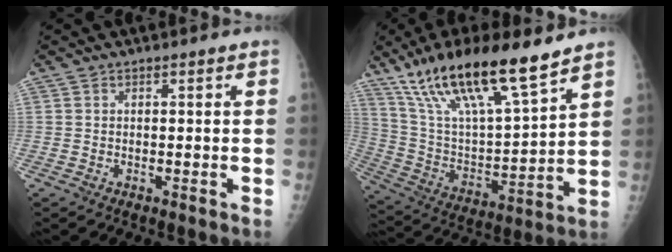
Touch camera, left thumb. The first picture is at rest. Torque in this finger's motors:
{"motor_torque": [1.97, 1.96, 1.44, -1.33, 0.23]}